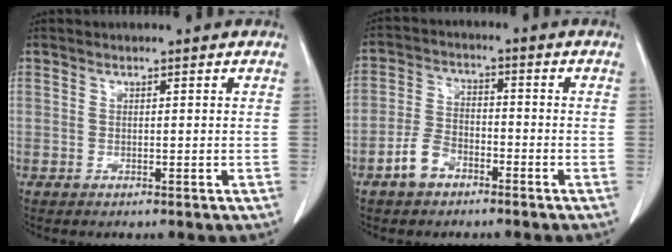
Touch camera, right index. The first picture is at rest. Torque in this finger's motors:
{"motor_torque": [-1.04, -0.23, -0.69, -0.21]}